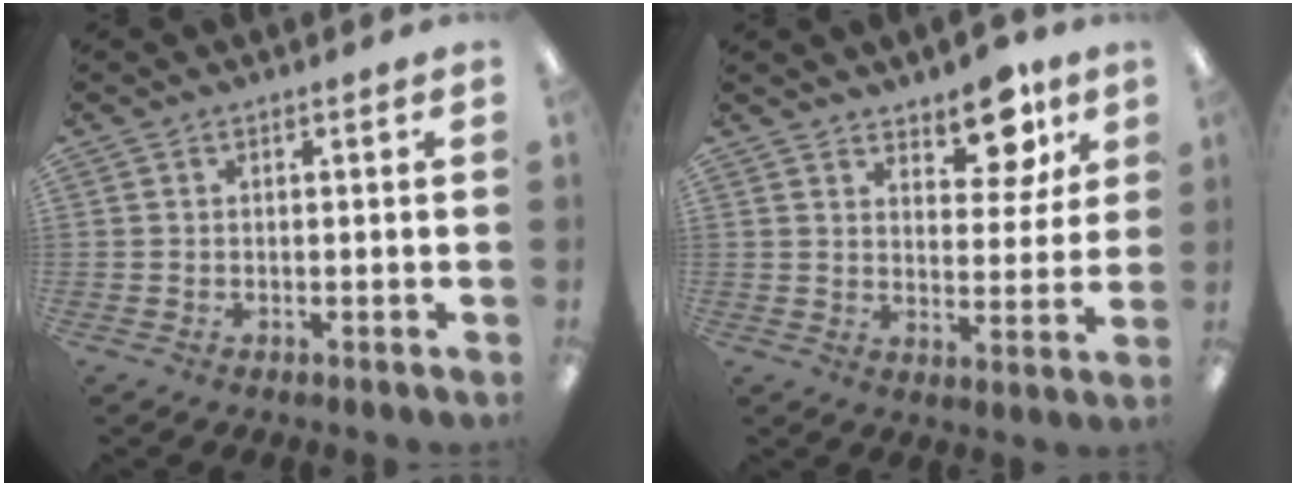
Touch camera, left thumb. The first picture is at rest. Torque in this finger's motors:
{"motor_torque": [-0.29, 0.16, -0.19, -0.14, 0.02]}